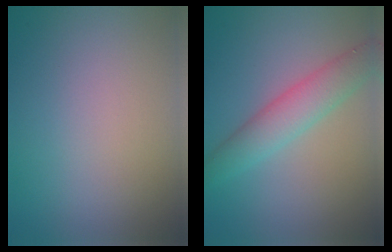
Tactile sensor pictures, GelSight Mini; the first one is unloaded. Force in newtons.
{"total": 4.1, "press": 4.1, "slide": 0.1}